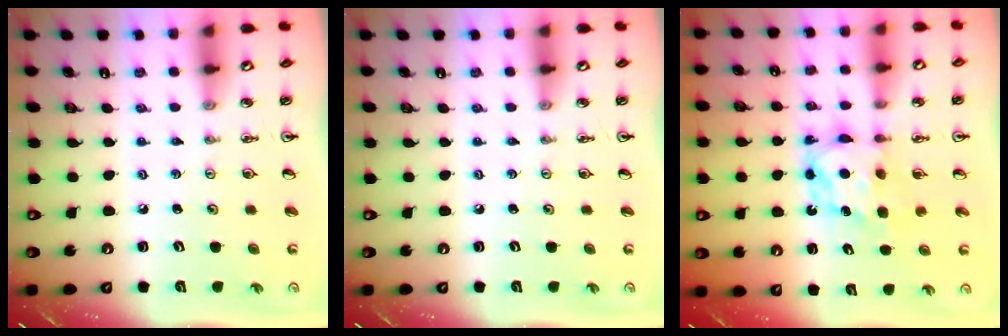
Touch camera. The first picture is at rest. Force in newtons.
{"total": 0.0}
{"total": 6.6, "press": 6.6, "slide": 0.6}